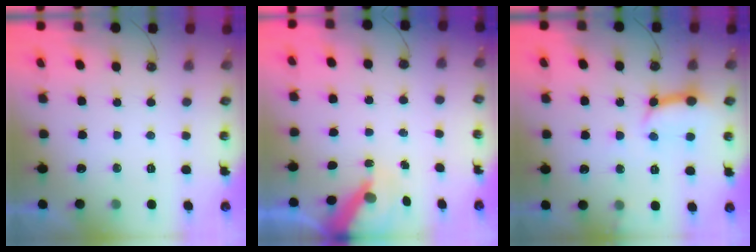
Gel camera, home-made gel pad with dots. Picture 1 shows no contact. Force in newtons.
{"total": 7.7, "press": 7.7, "slide": 0.9}
{"total": 10.1, "press": 10.0, "slide": 1.1}